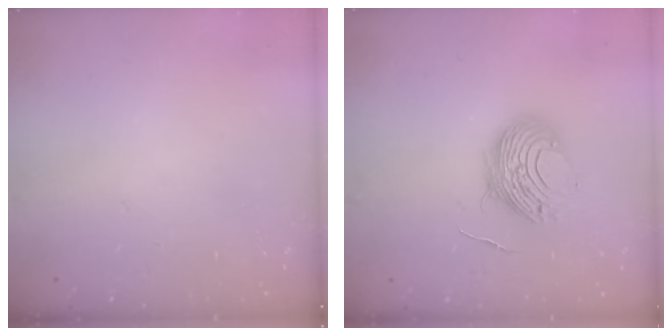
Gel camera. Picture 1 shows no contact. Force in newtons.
{"total": 11.5, "press": 11.4, "slide": 1.1}